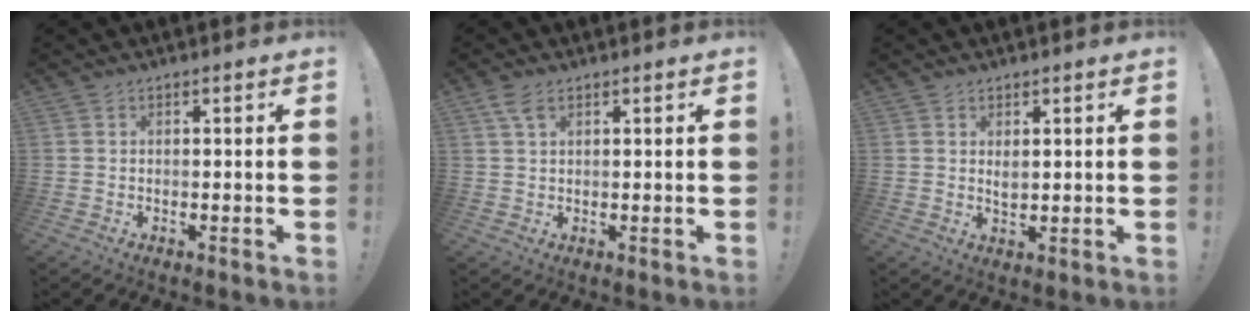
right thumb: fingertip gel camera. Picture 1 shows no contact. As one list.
[{"total": 3.8, "force": [2.0, 1.8, 2.6], "torque": [-0.050, -0.001, 0.037]}, {"total": 2.2, "force": [1.1, 1.3, 1.4], "torque": [-0.015, -0.005, 0.018]}]